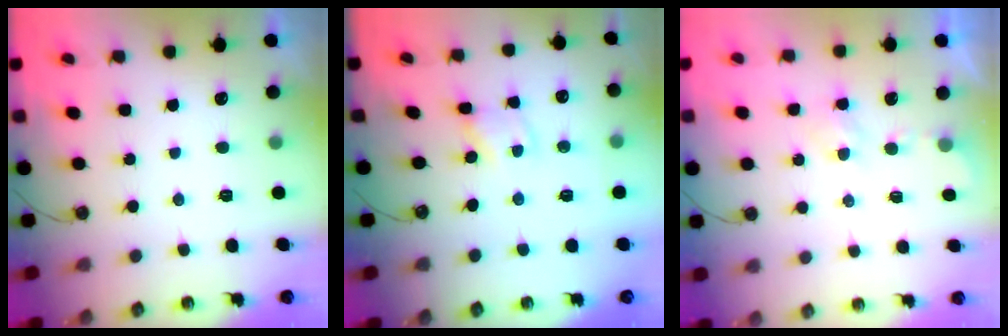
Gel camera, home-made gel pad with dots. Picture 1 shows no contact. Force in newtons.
{"total": 1.2, "press": 1.2, "slide": 0.2}
{"total": 3.2, "press": 3.2, "slide": 0.6}